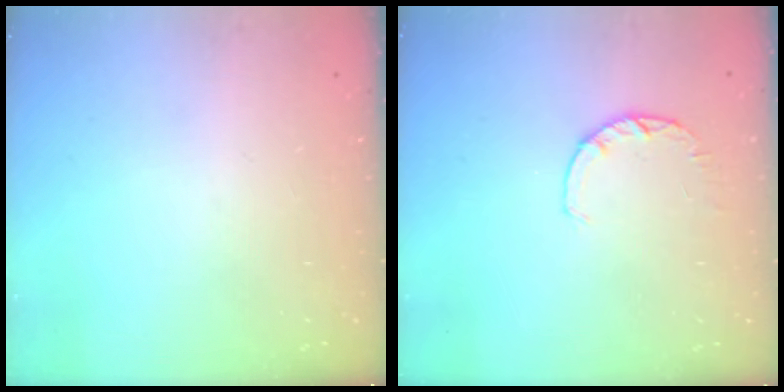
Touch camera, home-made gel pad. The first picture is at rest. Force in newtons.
{"total": 2.8, "press": 2.7, "slide": 0.5}